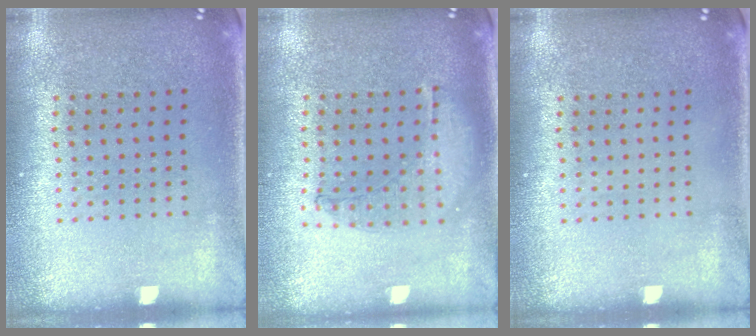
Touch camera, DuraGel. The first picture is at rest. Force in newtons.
{"total": 1.0, "press": 1.0, "slide": 0.3}
{"total": 0.0}